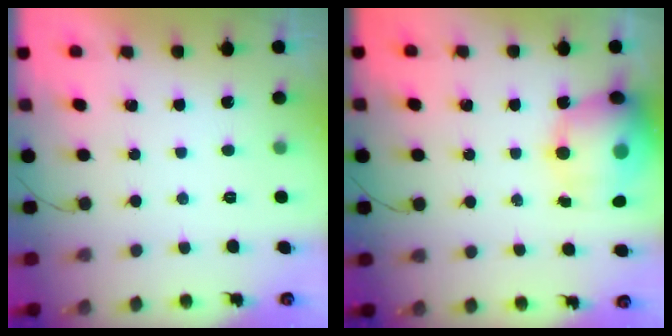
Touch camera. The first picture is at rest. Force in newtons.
{"total": 18.0, "press": 17.5, "slide": 4.2}